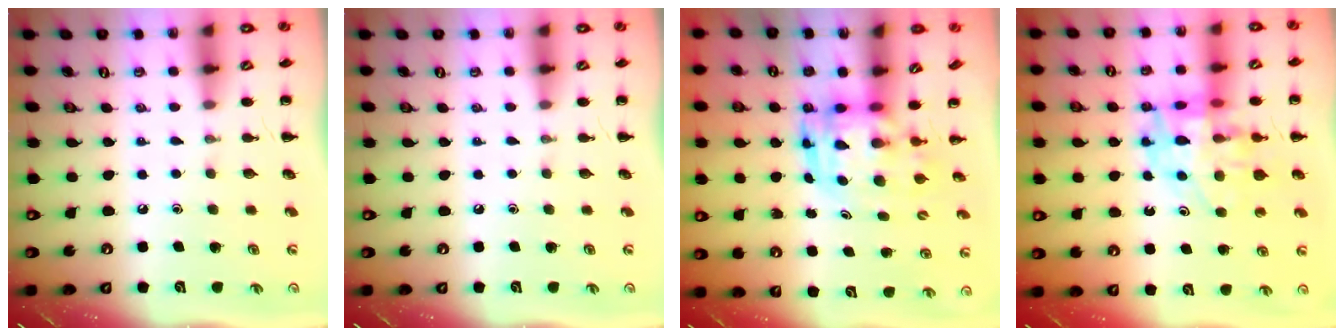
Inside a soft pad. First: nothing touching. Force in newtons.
{"total": 0.0}
{"total": 3.9, "press": 3.8, "slide": 0.8}
{"total": 16.0, "press": 15.5, "slide": 4.0}